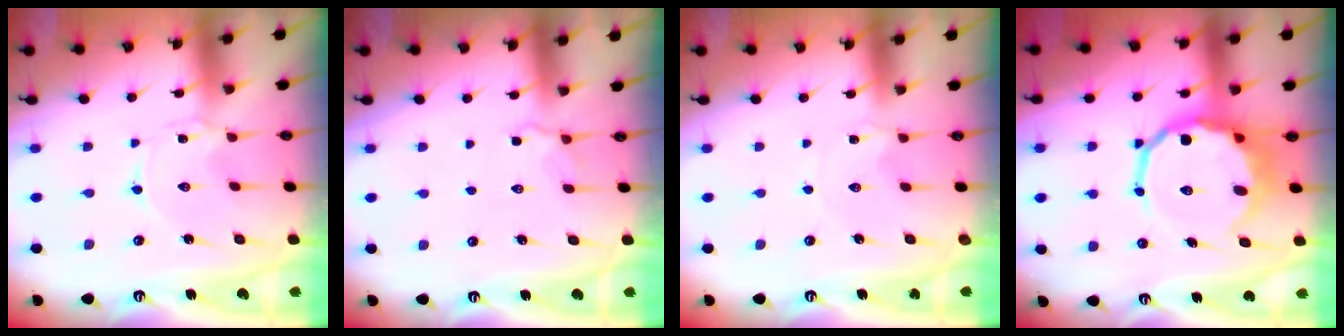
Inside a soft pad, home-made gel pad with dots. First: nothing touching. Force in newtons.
{"total": 3.7, "press": 3.4, "slide": 1.5}
{"total": 1.0, "press": 1.0, "slide": 0.2}
{"total": 12.7, "press": 12.1, "slide": 3.6}